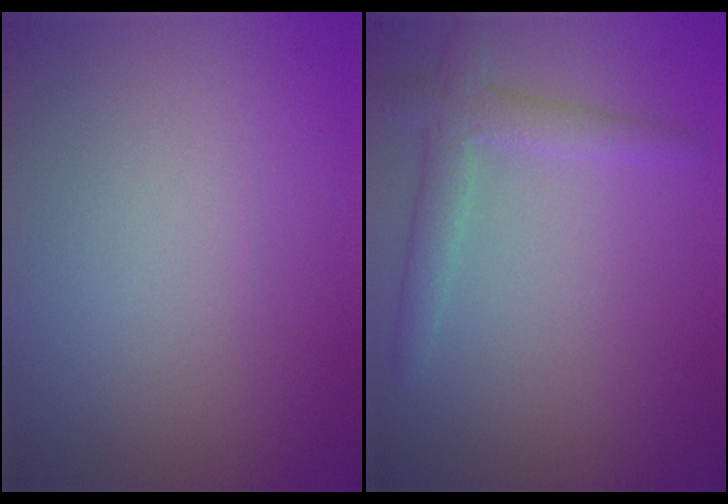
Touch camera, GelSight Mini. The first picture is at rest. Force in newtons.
{"total": 2.7, "press": 2.7, "slide": 0.1}